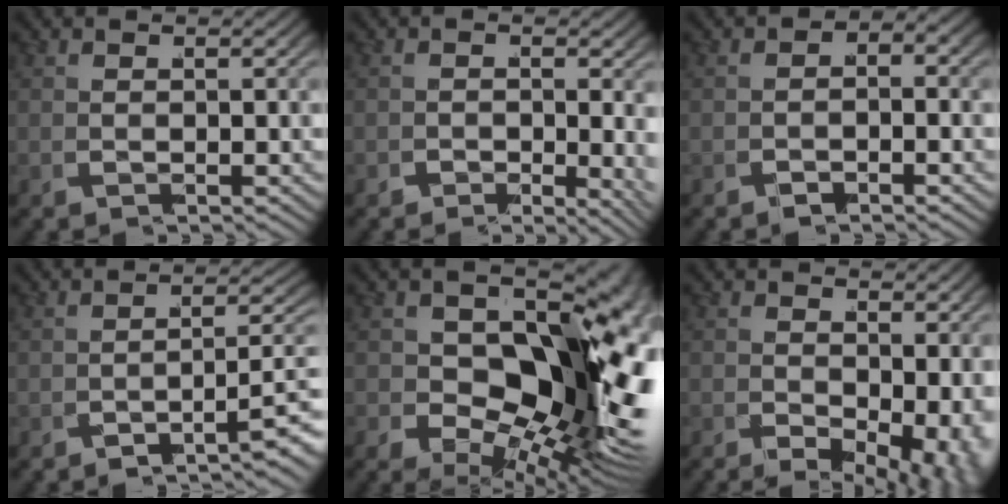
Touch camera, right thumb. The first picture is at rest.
{"total": 2.4, "force": [-1.0, 1.3, 1.8], "torque": [-0.025, -0.023, -0.014]}
{"total": 1.7, "force": [-1.4, 0.9, 0.4], "torque": [-0.014, -0.013, -0.024]}
{"total": 4.8, "force": [-3.1, 1.3, 3.4], "torque": [-0.046, -0.002, -0.050]}
{"total": 19.1, "force": [-1.5, 11.8, 14.9], "torque": [-0.250, -0.078, 0.008]}
{"total": 6.4, "force": [-1.5, 4.0, 4.8], "torque": [-0.082, -0.043, -0.005]}